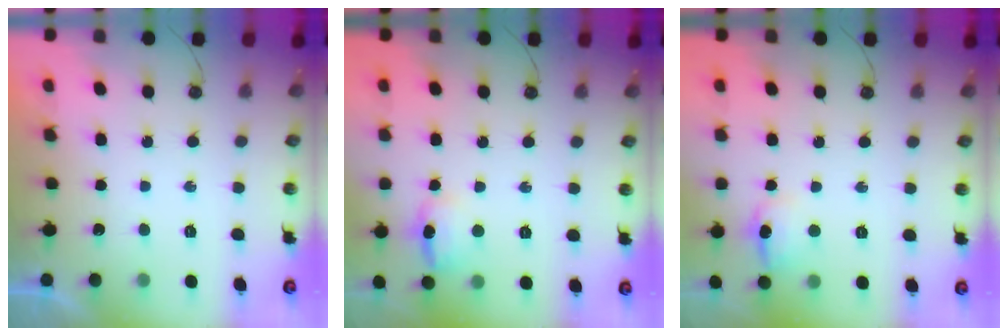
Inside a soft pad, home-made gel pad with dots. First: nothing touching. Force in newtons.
{"total": 10.1, "press": 10.0, "slide": 0.8}
{"total": 9.0, "press": 9.0, "slide": 0.7}